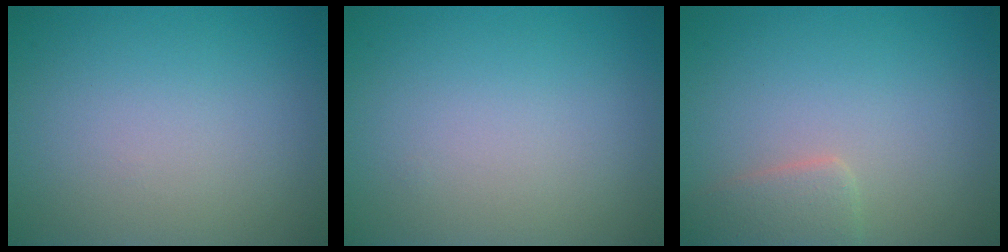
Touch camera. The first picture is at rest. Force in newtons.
{"total": 0.0}
{"total": 2.4, "press": 2.4, "slide": 0.1}